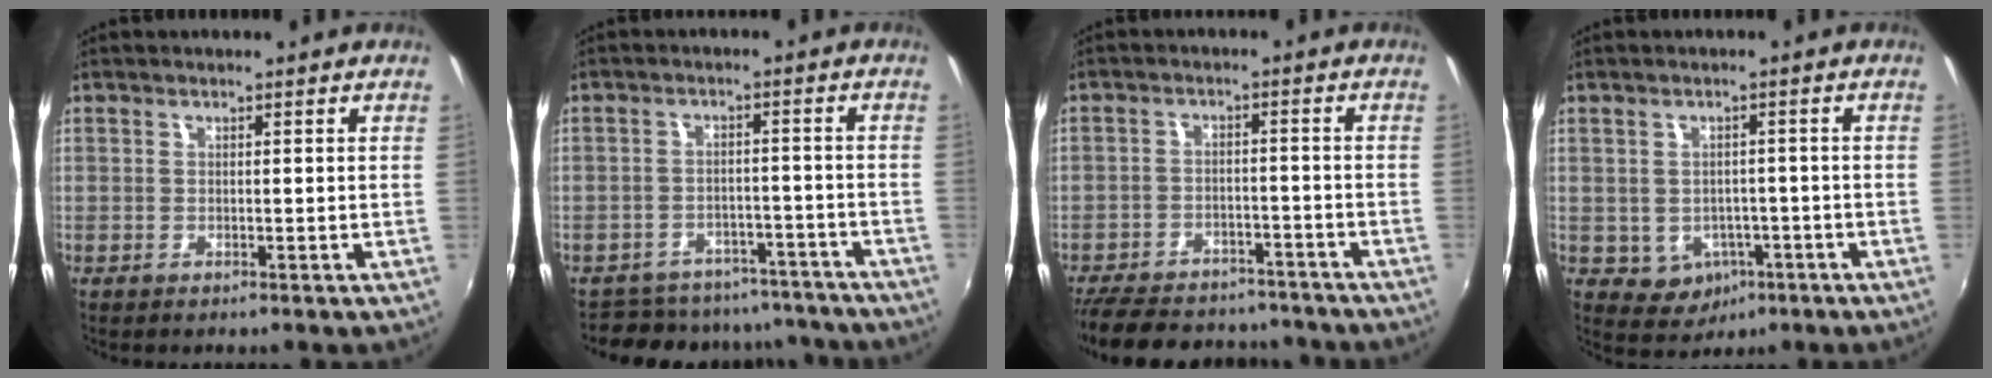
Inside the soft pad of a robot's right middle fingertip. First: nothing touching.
{"total": 14.3, "force": [-12.7, 5.7, 3.3], "torque": [-0.076, 0.024, -0.158]}
{"total": 18.1, "force": [-14.9, 8.0, 6.5], "torque": [-0.161, 0.029, -0.201]}
{"total": 5.4, "force": [-2.0, 4.7, 1.7], "torque": [-0.044, 0.007, -0.012]}